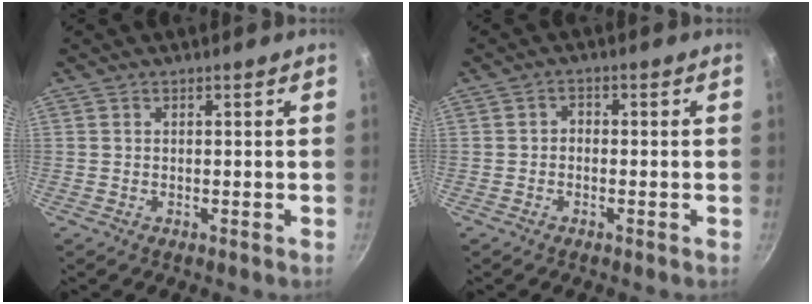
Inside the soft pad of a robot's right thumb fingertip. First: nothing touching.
{"total": 1.5, "force": [-0.5, 1.2, 0.8], "torque": [-0.011, 0.010, -0.010]}